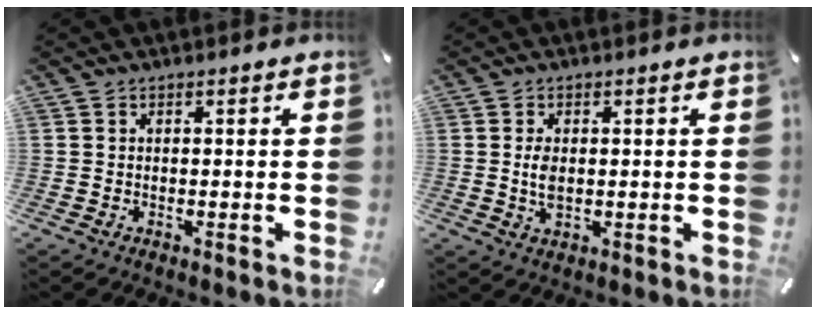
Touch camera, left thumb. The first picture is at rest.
{"total": 3.1, "force": [0.1, 1.8, 2.6], "torque": [-0.054, -0.003, -0.002]}